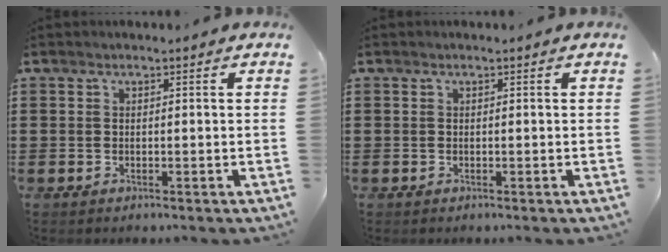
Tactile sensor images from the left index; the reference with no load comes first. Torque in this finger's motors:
{"motor_torque": [0.00, 0.00, -0.01, 0.01]}